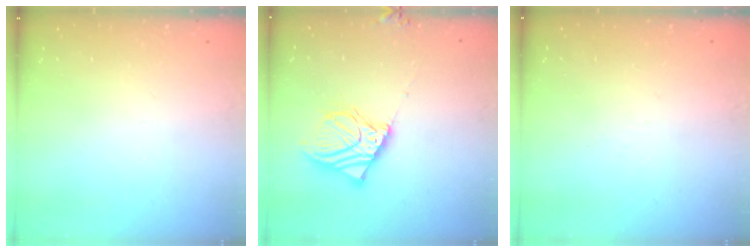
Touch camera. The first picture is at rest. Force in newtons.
{"total": 12.4, "press": 12.2, "slide": 2.3}
{"total": 3.4, "press": 3.4, "slide": 0.2}